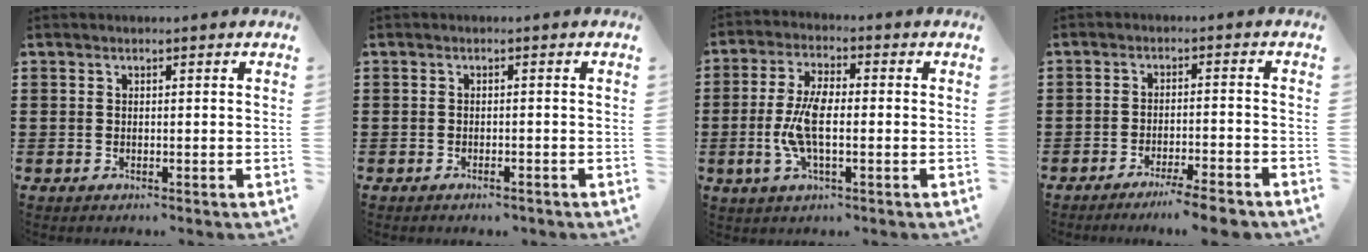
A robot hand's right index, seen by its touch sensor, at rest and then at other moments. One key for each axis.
{"total": 0.8, "fx": -0.7, "fy": 0.0, "fz": 0.4, "tx": -0.011, "ty": -0.004, "tz": -0.012}
{"total": 7.3, "fx": -1.1, "fy": 2.6, "fz": 6.7, "tx": -0.150, "ty": -0.006, "tz": -0.027}
{"total": 5.0, "fx": -4.3, "fy": -0.2, "fz": 2.4, "tx": -0.038, "ty": -0.010, "tz": -0.079}